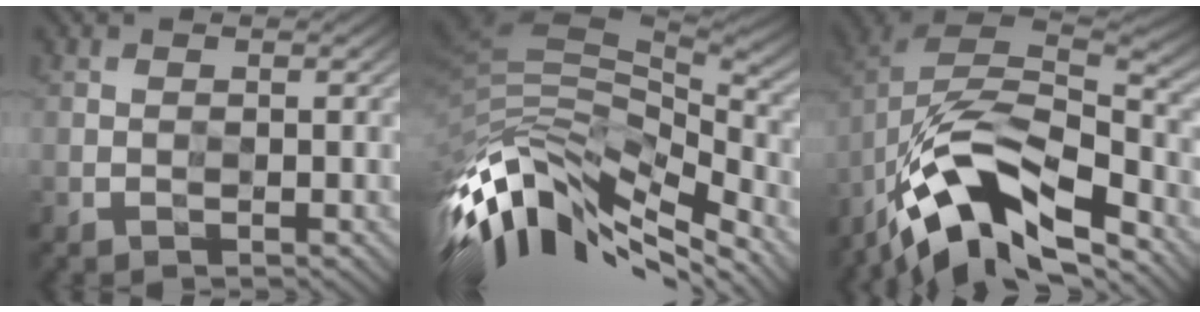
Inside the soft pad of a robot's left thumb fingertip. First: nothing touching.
{"total": 13.3, "force": [-7.4, 5.6, 9.6], "torque": [-0.219, -0.012, -0.136]}
{"total": 13.1, "force": [-9.2, 4.3, 8.3], "torque": [-0.160, 0.017, -0.173]}